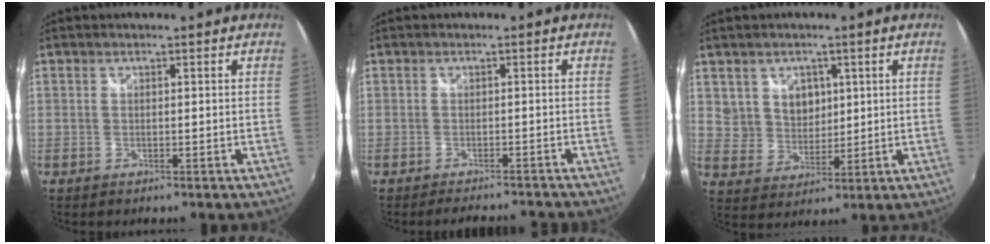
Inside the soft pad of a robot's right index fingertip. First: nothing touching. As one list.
[{"total": 6.0, "force": [-5.5, 1.6, 1.9], "torque": [-0.039, -0.006, -0.076]}, {"total": 7.4, "force": [3.3, 6.2, 2.1], "torque": [-0.034, 0.007, 0.074]}]